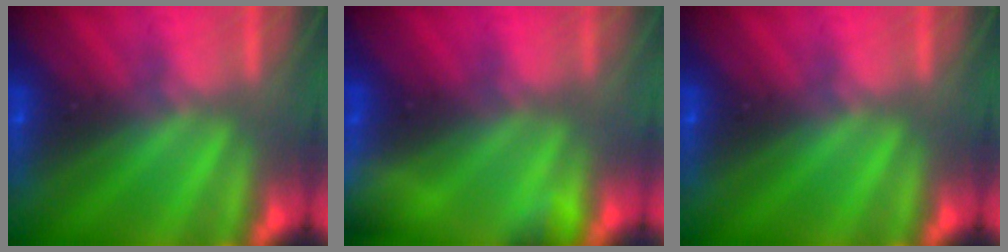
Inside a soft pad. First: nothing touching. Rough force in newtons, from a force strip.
{"total": 4.7}
{"total": 0.0}